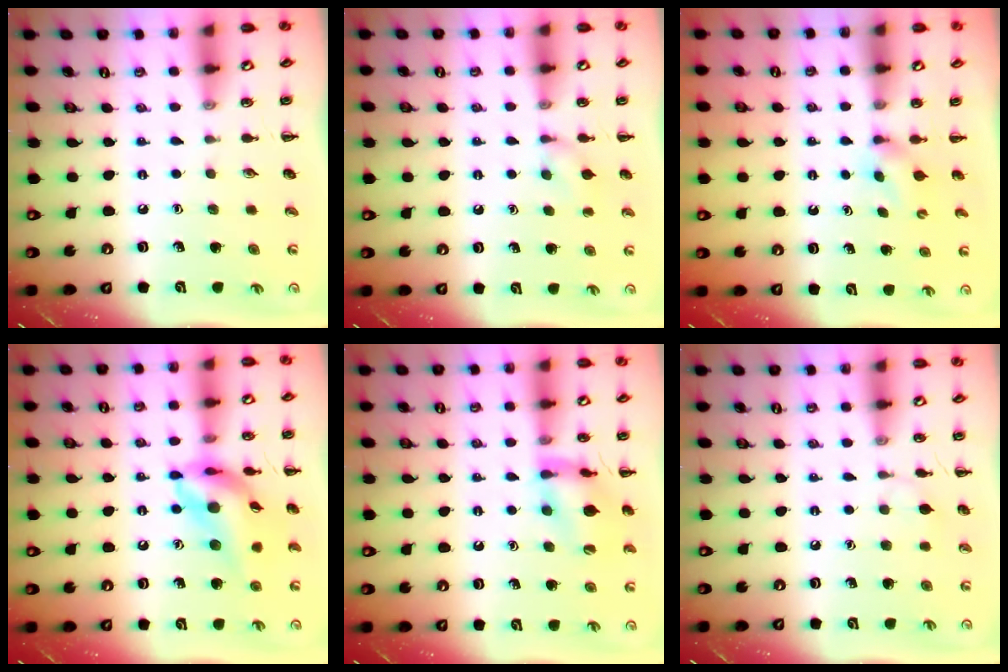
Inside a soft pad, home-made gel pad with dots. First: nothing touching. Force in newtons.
{"total": 5.8, "press": 5.5, "slide": 1.8}
{"total": 2.9, "press": 2.8, "slide": 0.9}
{"total": 16.3, "press": 16.0, "slide": 3.5}
{"total": 16.0, "press": 15.8, "slide": 2.3}
{"total": 5.9, "press": 5.6, "slide": 1.9}